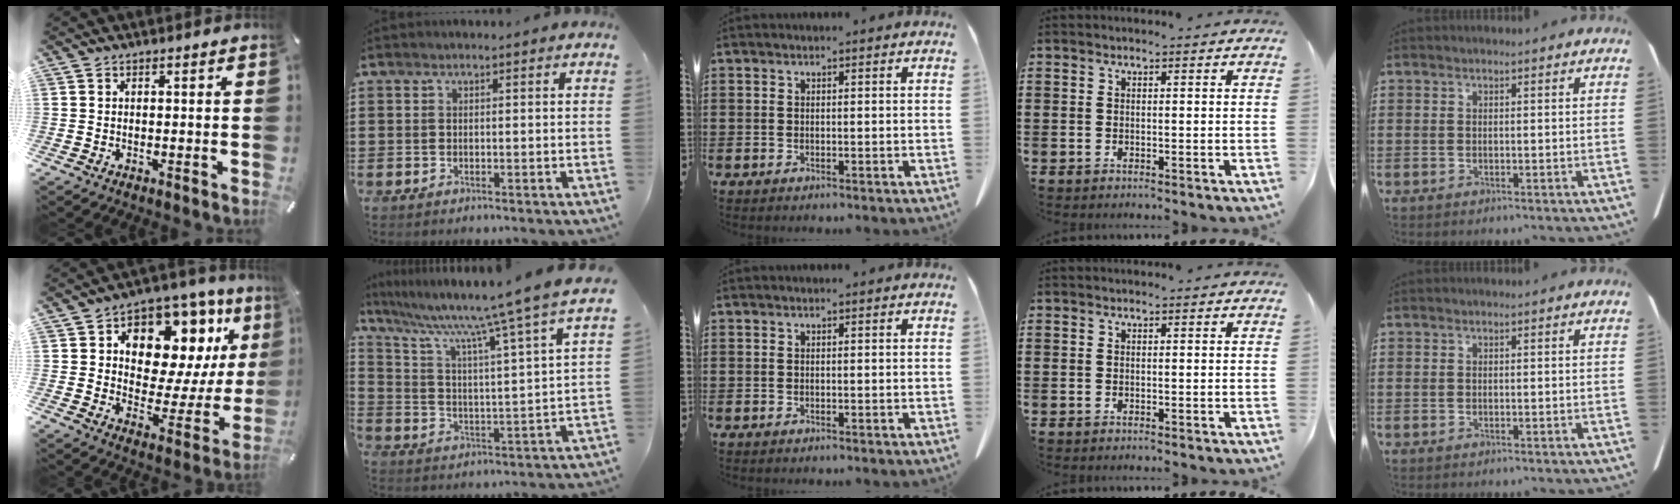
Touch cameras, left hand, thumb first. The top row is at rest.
{"thumb": {"total": 13.7, "force": [7.1, 9.1, 7.3], "torque": [-0.107, -0.059, 0.126]}, "index": {"total": 9.0, "force": [7.6, -1.3, 4.6], "torque": [-0.115, -0.064, 0.113]}}